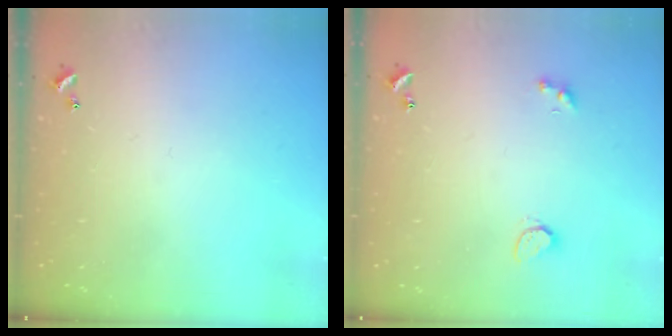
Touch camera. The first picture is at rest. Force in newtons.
{"total": 2.3, "press": 2.3, "slide": 0.5}